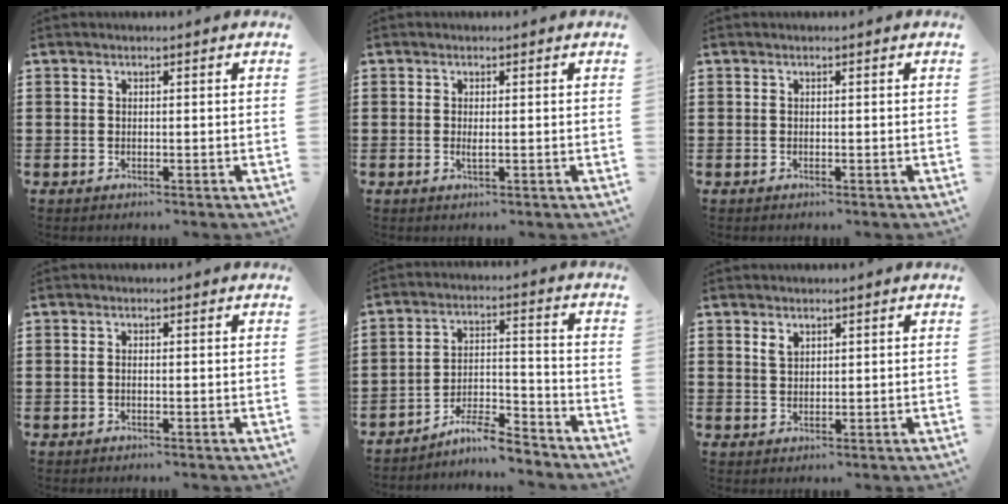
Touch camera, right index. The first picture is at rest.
{"total": 1.1, "force": [0.0, 0.2, 1.1], "torque": [-0.019, -0.002, 0.001]}
{"total": 0.0}
{"total": 0.5, "force": [-0.1, 0.2, 0.5], "torque": [-0.012, -0.001, -0.001]}
{"total": 6.6, "force": [-6.1, 0.7, 2.5], "torque": [-0.046, 0.006, -0.118]}
{"total": 1.7, "force": [1.2, 1.0, 0.8], "torque": [-0.017, 0.003, 0.023]}